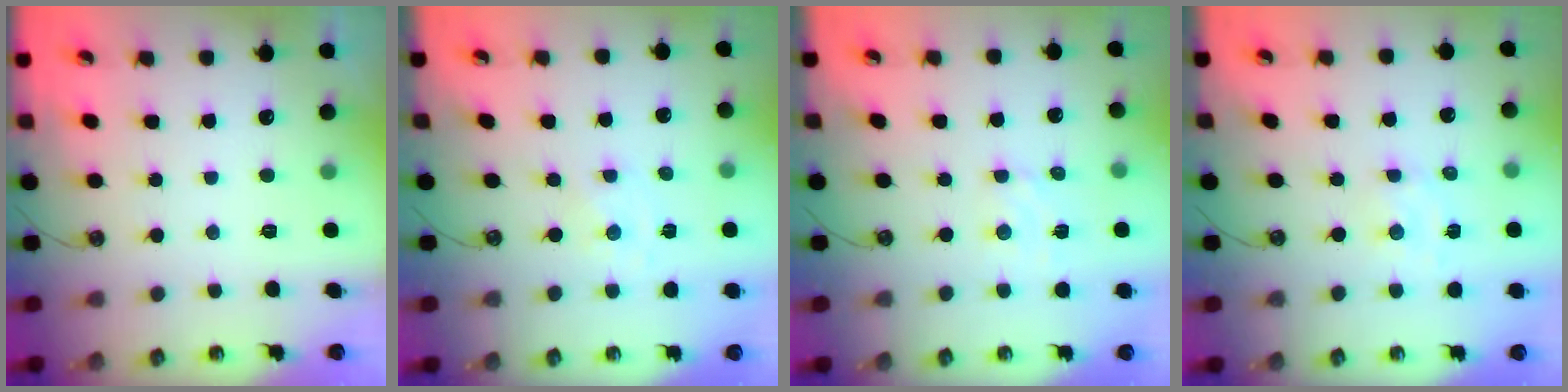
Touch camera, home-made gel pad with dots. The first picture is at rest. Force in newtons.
{"total": 0.0}
{"total": 3.8, "press": 3.8, "slide": 0.4}
{"total": 2.3, "press": 2.3, "slide": 0.5}